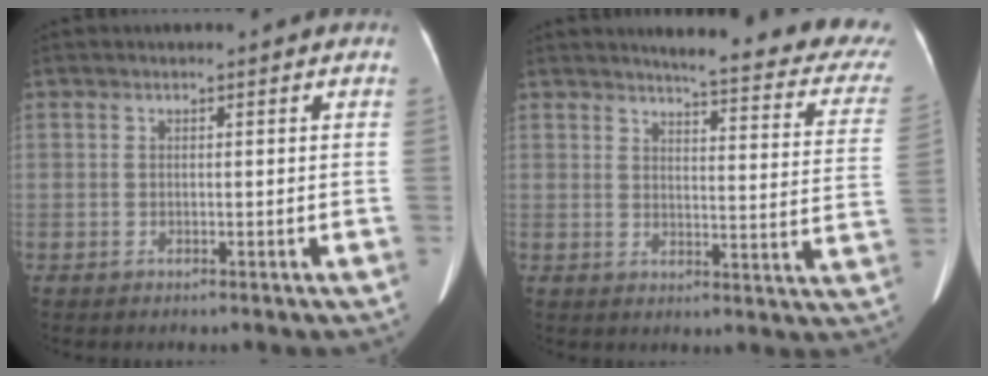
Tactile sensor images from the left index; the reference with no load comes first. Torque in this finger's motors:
{"motor_torque": [-0.27, -0.45, 0.00, 0.03]}